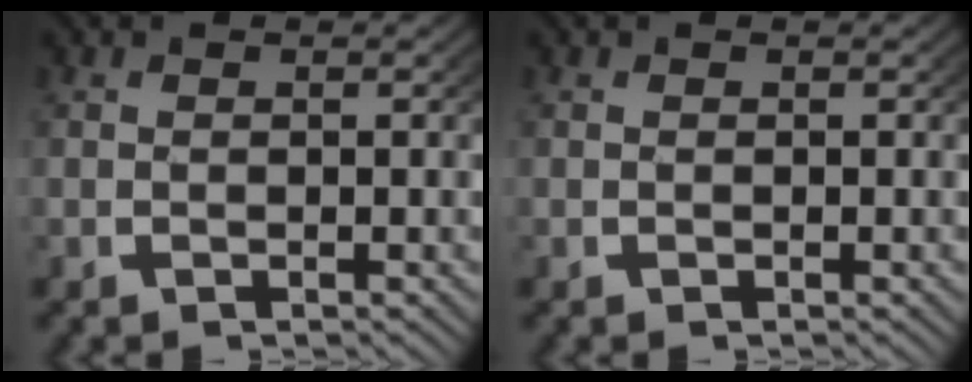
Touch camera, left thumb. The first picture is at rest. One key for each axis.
{"total": 0.0}